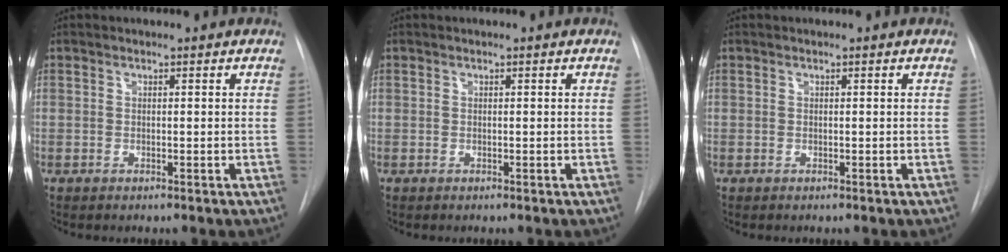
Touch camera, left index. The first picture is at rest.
{"total": 0.0}
{"total": 0.0}